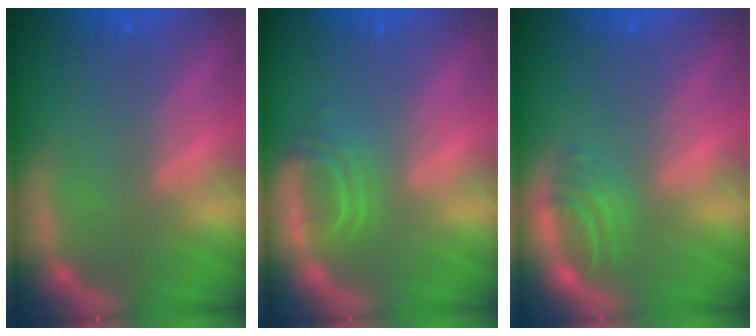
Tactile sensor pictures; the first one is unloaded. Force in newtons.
{"total": 2.9}
{"total": 2.5}